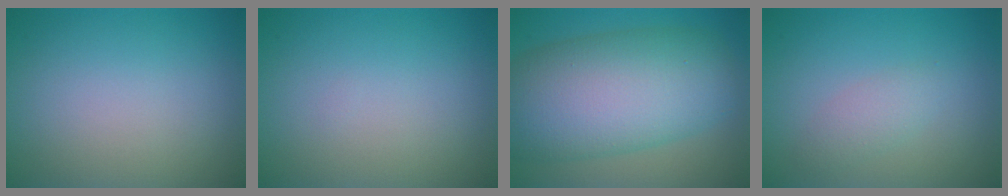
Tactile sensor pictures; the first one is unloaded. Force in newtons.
{"total": 0.0}
{"total": 12.0, "press": 12.0, "slide": 0.5}
{"total": 1.6, "press": 1.6, "slide": 0.1}